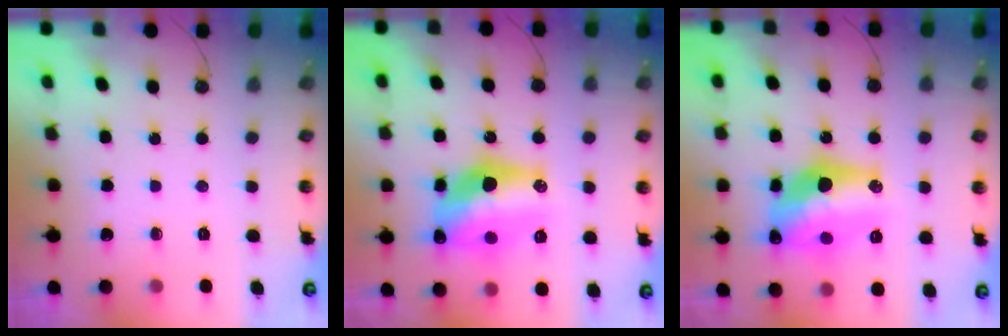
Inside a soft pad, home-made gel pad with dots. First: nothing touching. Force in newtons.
{"total": 17.3, "press": 16.7, "slide": 4.5}
{"total": 18.0, "press": 17.4, "slide": 4.7}